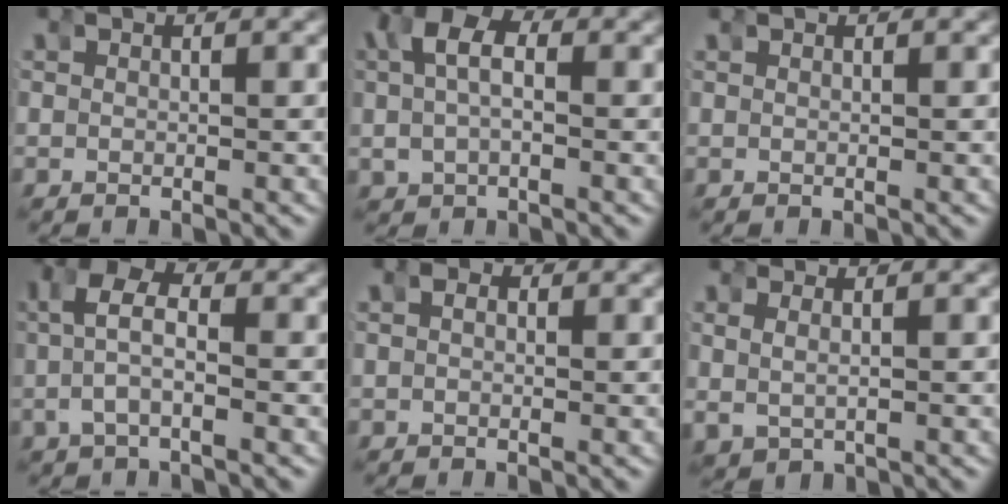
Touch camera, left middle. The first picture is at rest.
{"total": 5.6, "force": [1.3, 3.8, 3.9], "torque": [-0.074, 0.010, 0.015]}
{"total": 0.0}
{"total": 5.0, "force": [0.7, 3.1, 3.9], "torque": [-0.079, 0.007, 0.000]}
{"total": 1.6, "force": [0.4, 1.3, 0.9], "torque": [-0.018, 0.003, 0.003]}
{"total": 1.9, "force": [0.3, 1.6, 1.0], "torque": [-0.030, -0.010, 0.015]}